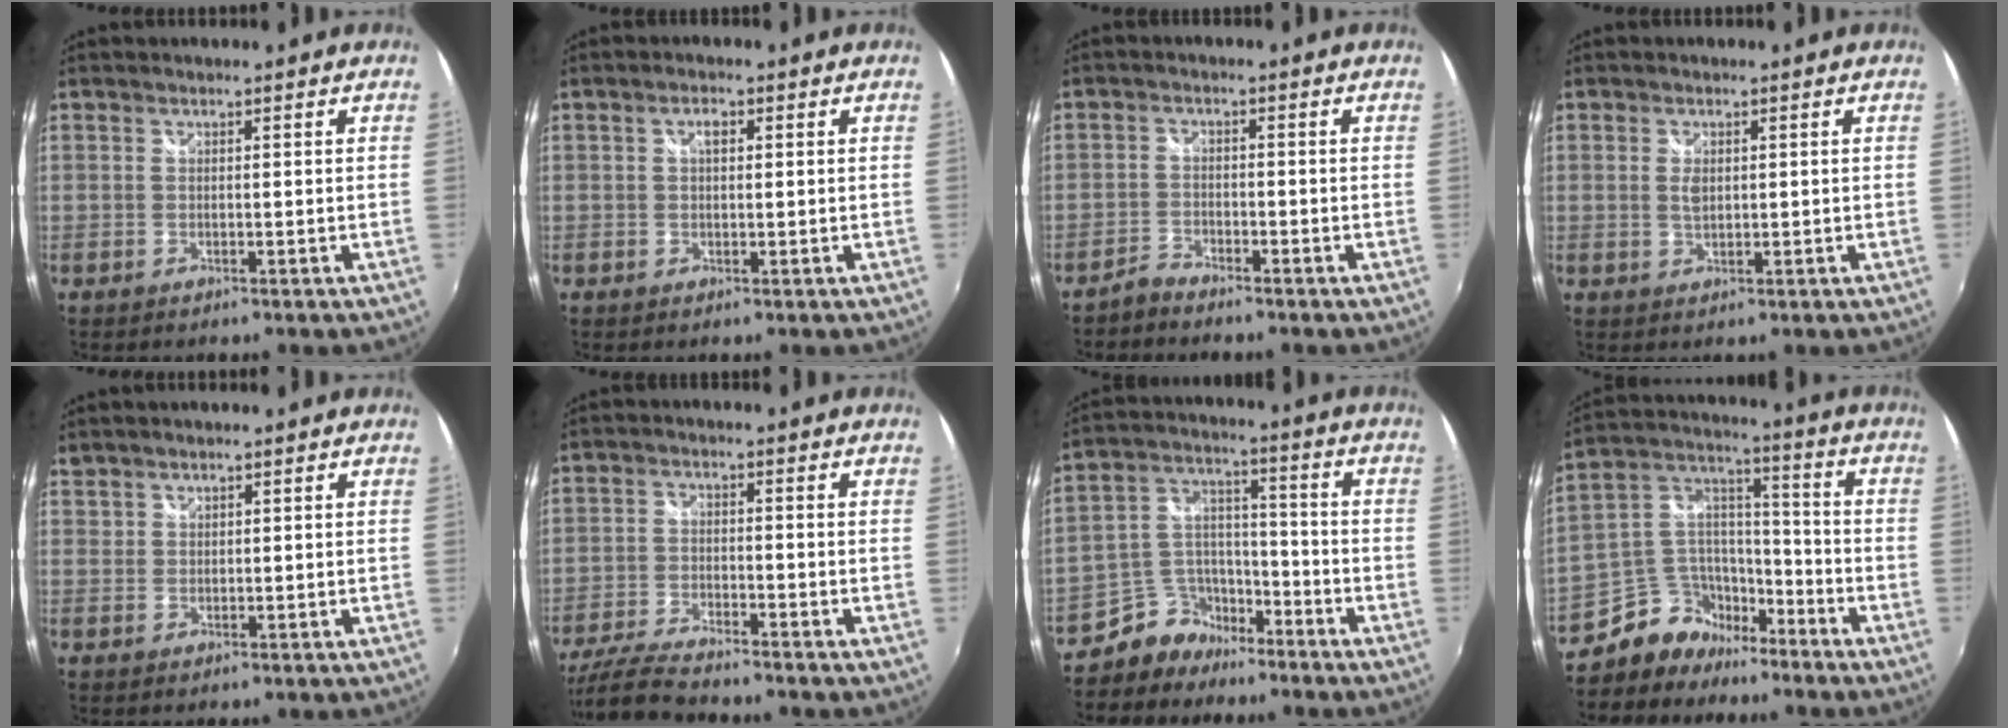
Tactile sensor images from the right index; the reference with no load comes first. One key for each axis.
{"total": 2.0, "fx": 0.7, "fy": 1.0, "fz": 1.6, "tx": -0.028, "ty": 0.008, "tz": 0.012}
{"total": 2.5, "fx": -2.4, "fy": 0.5, "fz": 0.3, "tx": -0.013, "ty": -0.001, "tz": -0.051}
{"total": 2.1, "fx": 0.3, "fy": 1.3, "fz": 1.7, "tx": -0.029, "ty": -0.001, "tz": 0.006}
{"total": 1.4, "fx": 1.3, "fy": 0.5, "fz": 0.0, "tx": 0.005, "ty": 0.006, "tz": 0.028}
{"total": 9.3, "fx": -8.4, "fy": 1.1, "fz": 3.9, "tx": -0.105, "ty": -0.022, "tz": -0.157}
{"total": 8.4, "fx": -6.4, "fy": 5.2, "fz": 1.6, "tx": -0.038, "ty": 0.041, "tz": -0.117}
{"total": 10.5, "fx": -7.7, "fy": 6.7, "fz": 2.6, "tx": -0.063, "ty": 0.056, "tz": -0.142}